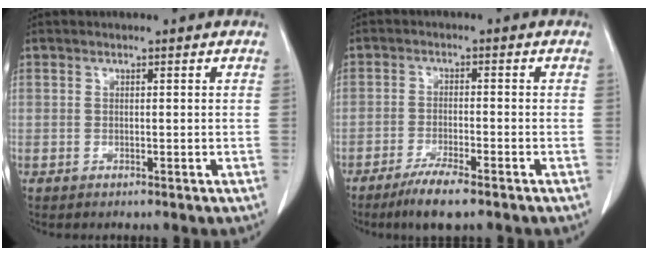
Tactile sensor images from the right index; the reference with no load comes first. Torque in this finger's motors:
{"motor_torque": [0.14, -0.05, 0.12, 0.08]}